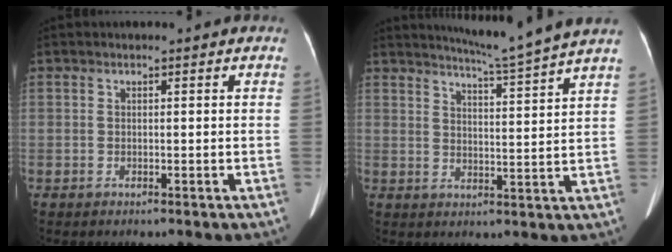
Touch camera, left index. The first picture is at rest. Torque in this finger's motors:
{"motor_torque": [0.38, -1.72, 0.02, 0.06]}